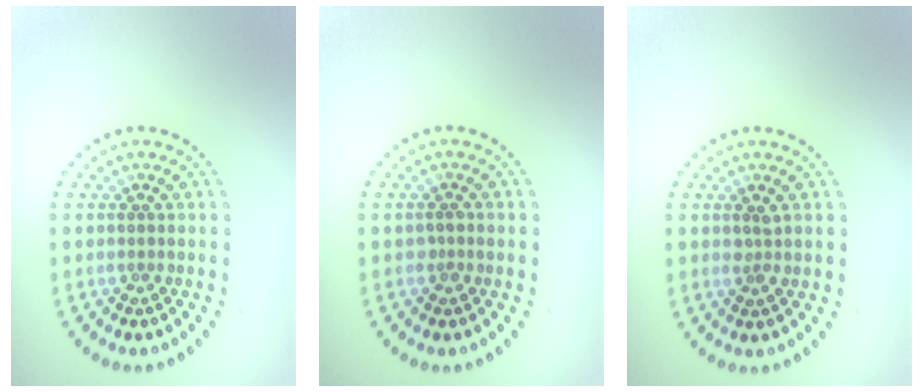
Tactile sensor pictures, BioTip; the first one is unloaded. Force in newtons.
{"total": 0.6, "press": 0.6, "slide": 0.2}
{"total": 0.9, "press": 0.8, "slide": 0.3}